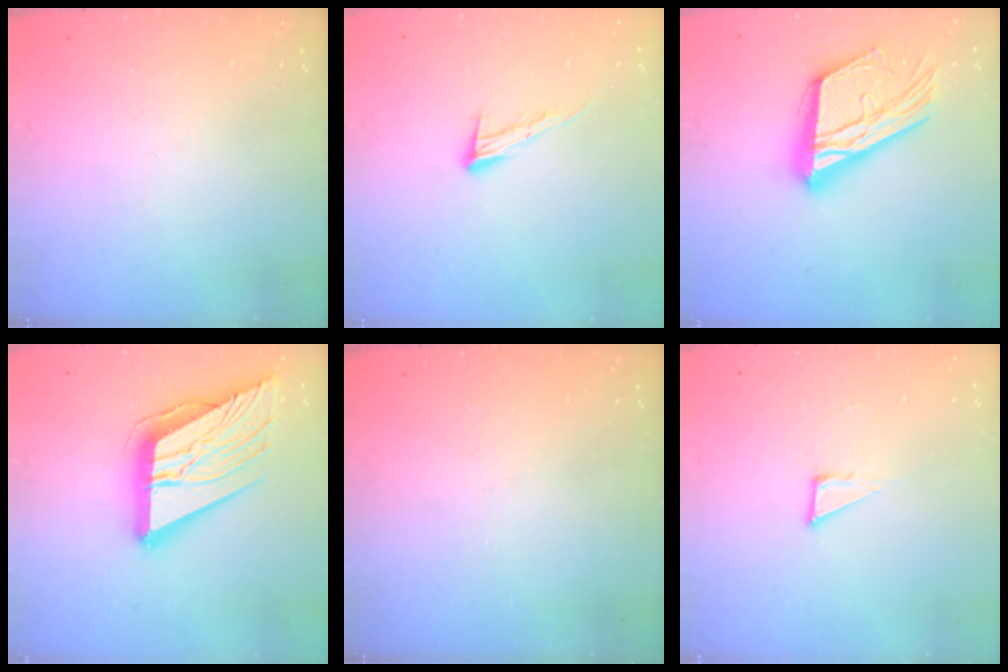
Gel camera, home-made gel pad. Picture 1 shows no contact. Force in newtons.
{"total": 8.8, "press": 8.7, "slide": 0.2}
{"total": 21.6, "press": 21.5, "slide": 1.9}
{"total": 24.5, "press": 24.3, "slide": 3.0}
{"total": 0.0}
{"total": 5.8, "press": 5.8, "slide": 0.2}